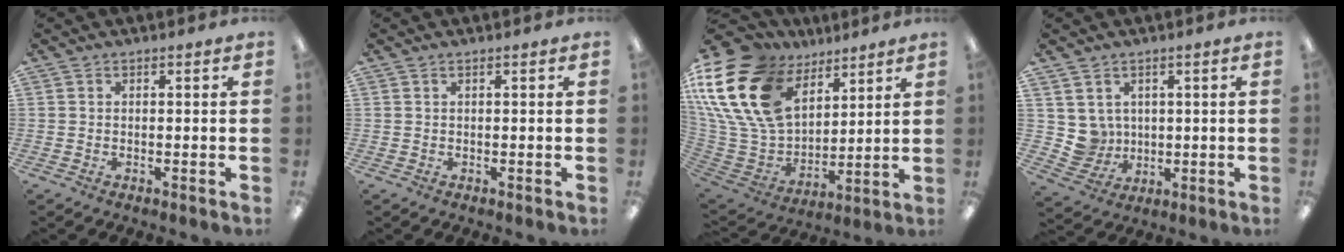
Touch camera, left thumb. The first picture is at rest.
{"total": 0.5, "force": [0.1, 0.0, 0.5], "torque": [-0.008, 0.000, 0.002]}
{"total": 24.7, "force": [11.9, 16.3, 14.2], "torque": [-0.319, -0.064, 0.224]}
{"total": 5.9, "force": [2.4, 5.4, 0.3], "torque": [-0.030, -0.012, 0.052]}